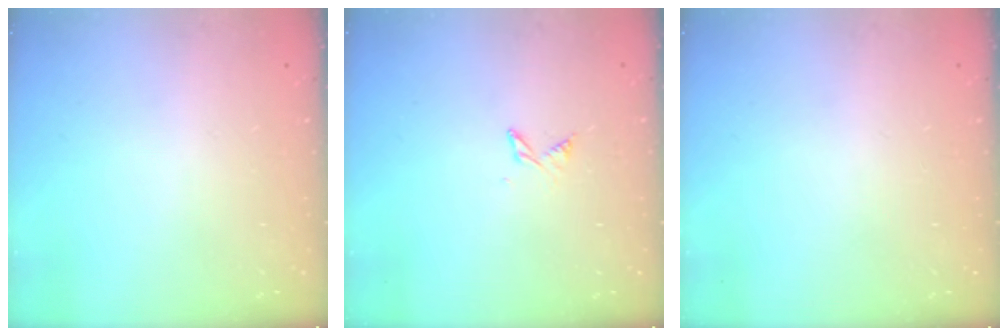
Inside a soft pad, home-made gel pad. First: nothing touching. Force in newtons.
{"total": 3.6, "press": 3.6, "slide": 0.5}
{"total": 0.0}